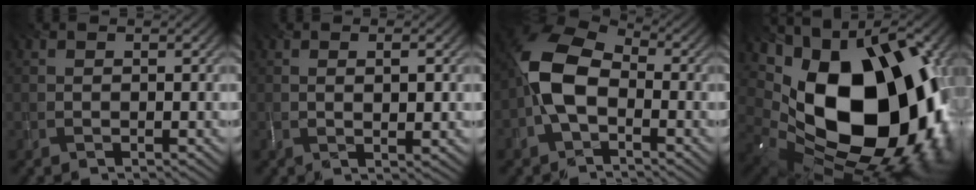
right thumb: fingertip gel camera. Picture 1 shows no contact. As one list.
[{"total": 2.0, "force": [0.3, 0.5, 1.9], "torque": [-0.038, -0.003, 0.007]}, {"total": 8.5, "force": [-1.7, 5.2, 6.5], "torque": [-0.137, 0.015, -0.049]}, {"total": 20.0, "force": [1.5, 14.0, 14.2], "torque": [-0.252, -0.052, 0.075]}]